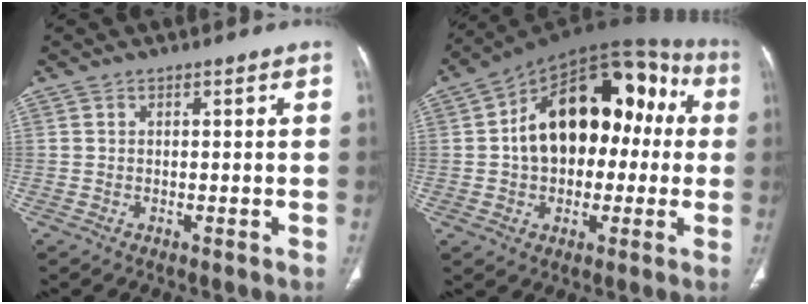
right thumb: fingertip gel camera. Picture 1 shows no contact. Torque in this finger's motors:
{"motor_torque": [0.84, 4.17, 1.71, -0.31, 0.21]}